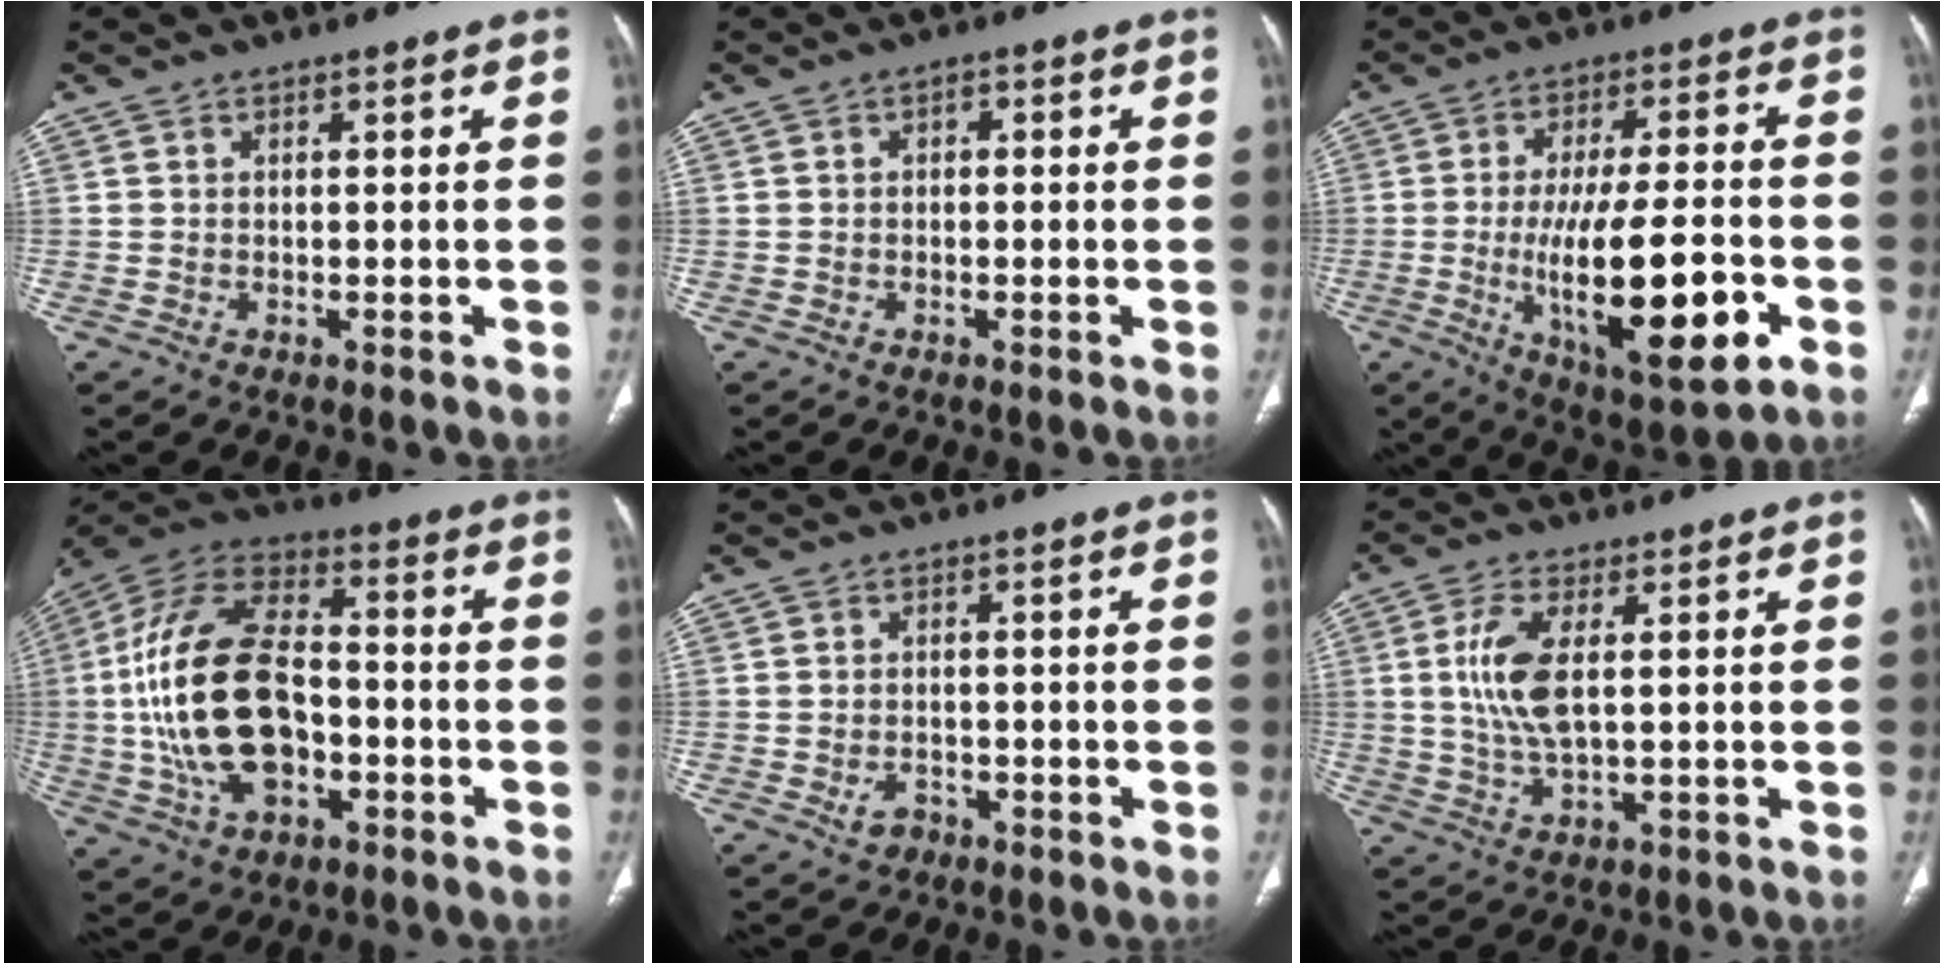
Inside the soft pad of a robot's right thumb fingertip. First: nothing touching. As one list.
[{"total": 1.4, "force": [0.1, 1.0, 1.0], "torque": [-0.008, 0.006, -0.003]}, {"total": 19.4, "force": [-4.9, 6.3, 17.7], "torque": [-0.284, 0.009, -0.062]}, {"total": 22.5, "force": [-2.6, 13.1, 18.1], "torque": [-0.355, 0.026, -0.044]}, {"total": 2.7, "force": [-1.3, 2.0, 1.3], "torque": [-0.019, 0.011, -0.015]}, {"total": 8.5, "force": [1.3, 3.4, 7.7], "torque": [-0.176, -0.006, 0.029]}]